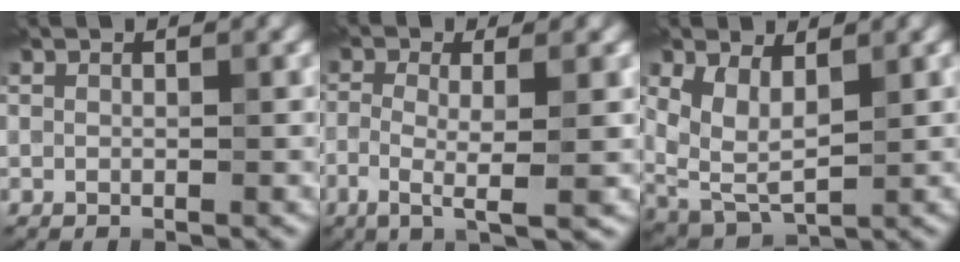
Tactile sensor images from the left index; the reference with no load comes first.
{"total": 4.4, "force": [-1.0, 0.8, 4.2], "torque": [-0.083, 0.002, -0.019]}
{"total": 4.9, "force": [1.5, 2.7, 3.8], "torque": [-0.090, 0.003, 0.037]}